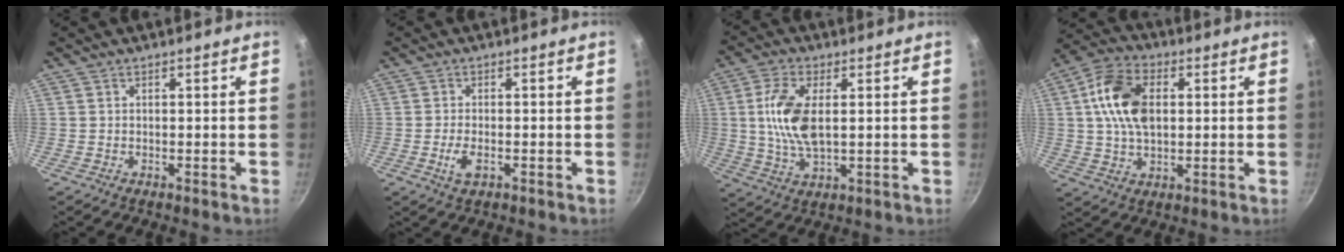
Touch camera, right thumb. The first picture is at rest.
{"total": 3.2, "force": [-1.1, 1.6, 2.6], "torque": [-0.050, 0.003, -0.018]}
{"total": 10.8, "force": [1.3, 5.1, 9.5], "torque": [-0.202, -0.005, 0.030]}
{"total": 12.9, "force": [2.2, 8.0, 10.0], "torque": [-0.183, 0.012, 0.036]}